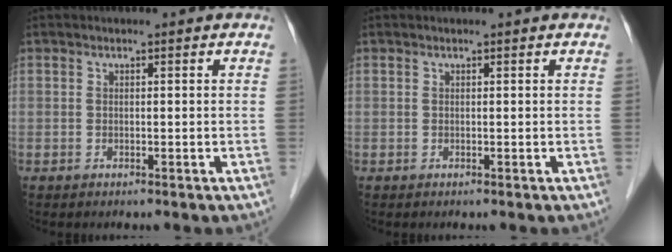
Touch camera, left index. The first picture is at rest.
{"total": 0.0}